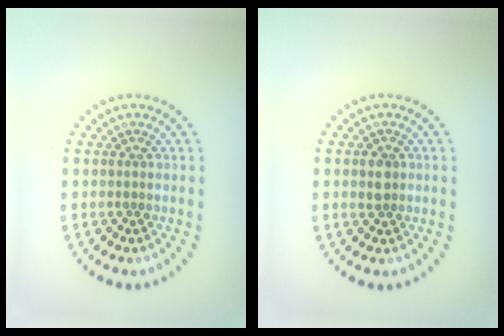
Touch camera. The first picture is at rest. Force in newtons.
{"total": 1.6, "press": 1.5, "slide": 0.3}